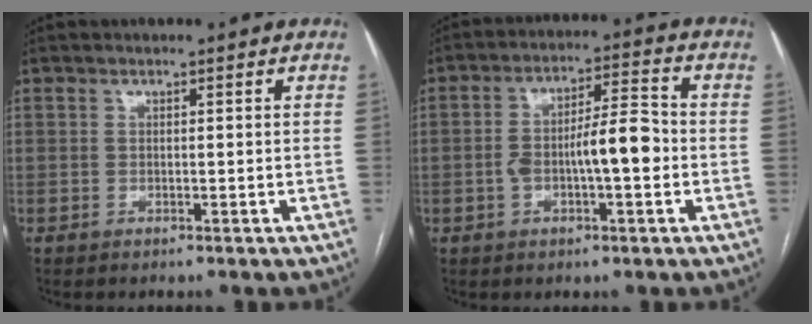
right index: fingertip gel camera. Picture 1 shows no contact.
{"total": 8.9, "force": [-1.5, 2.1, 8.5], "torque": [-0.155, 0.020, -0.025]}